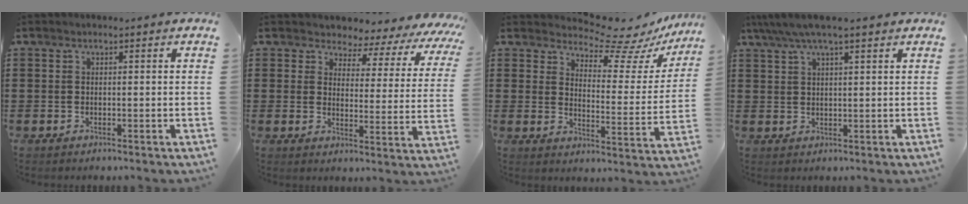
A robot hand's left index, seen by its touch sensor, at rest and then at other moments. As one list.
[{"total": 3.5, "force": [2.9, 1.8, 0.6], "torque": [-0.030, -0.021, 0.042]}, {"total": 7.8, "force": [7.2, 1.5, 2.5], "torque": [-0.051, -0.057, 0.123]}, {"total": 4.5, "force": [3.3, 0.6, 3.0], "torque": [-0.064, -0.001, 0.059]}]